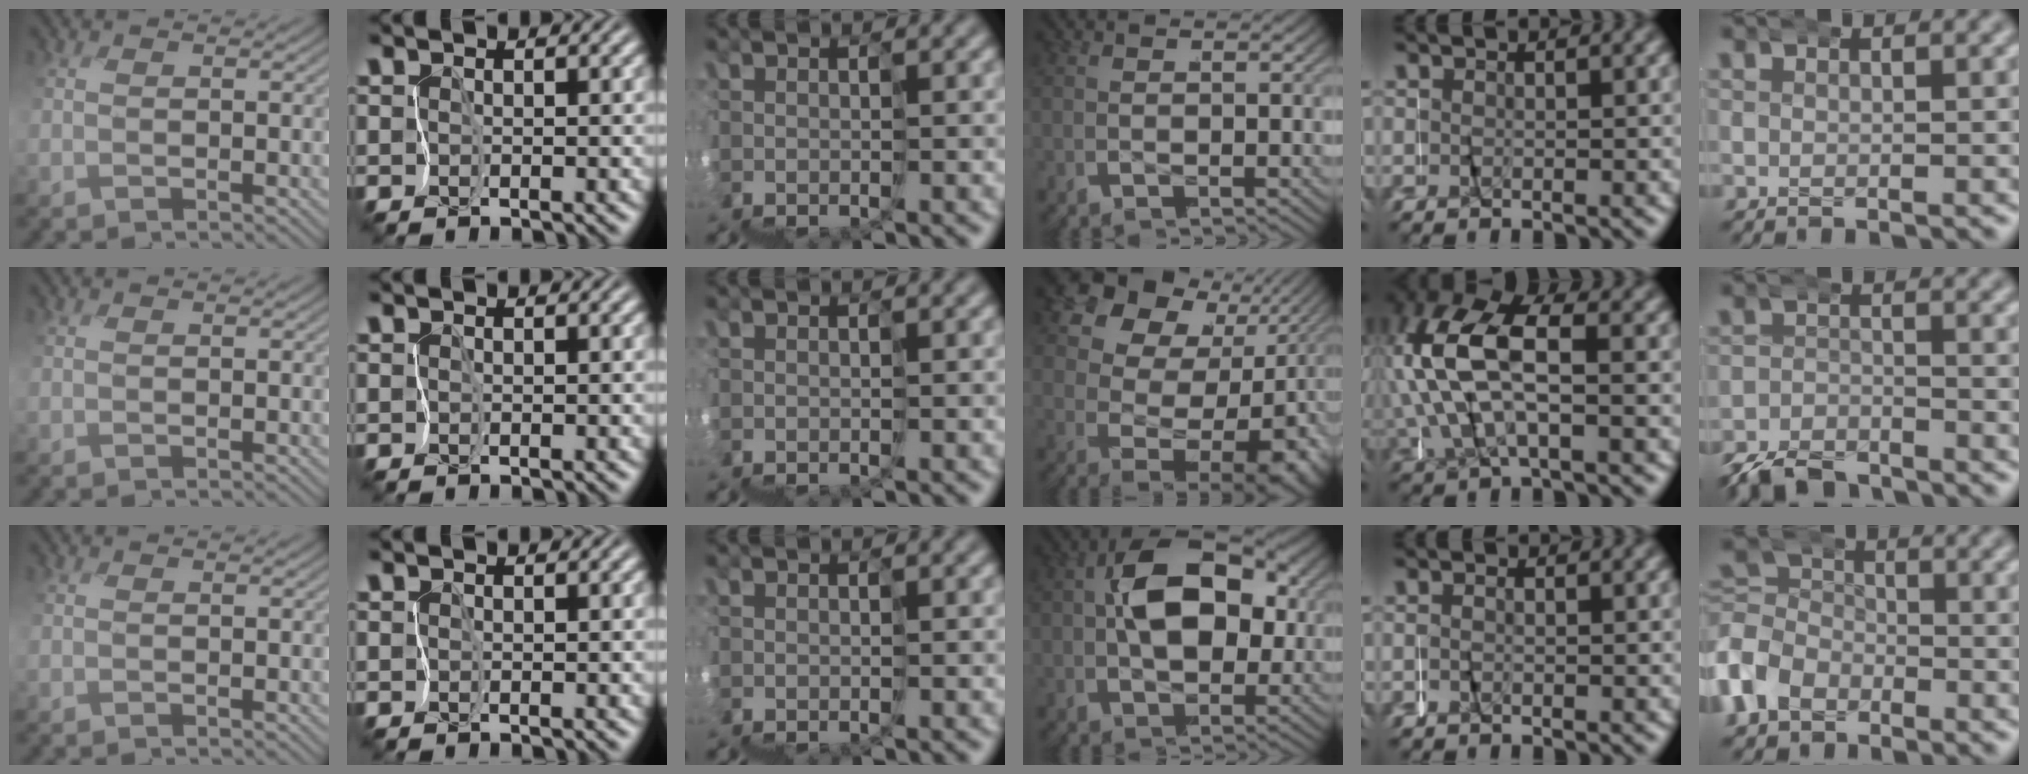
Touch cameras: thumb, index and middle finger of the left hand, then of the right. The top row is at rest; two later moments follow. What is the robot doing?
{"motion": "wrap", "object": "netting"}